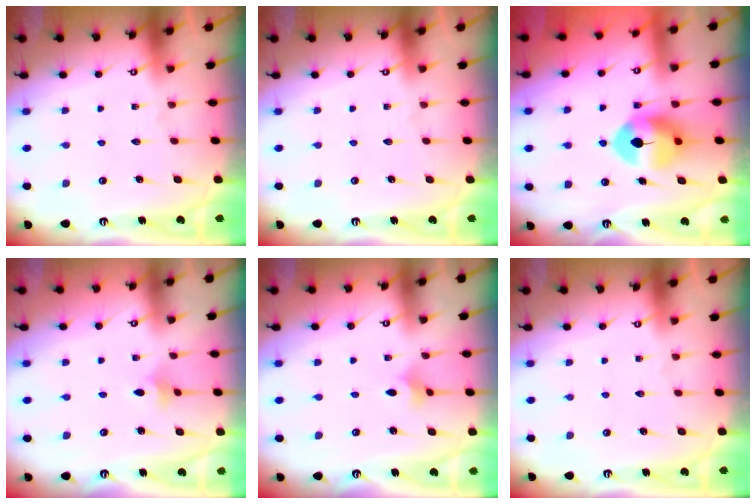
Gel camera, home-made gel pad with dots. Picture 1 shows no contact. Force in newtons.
{"total": 0.0}
{"total": 8.8, "press": 8.7, "slide": 1.0}
{"total": 2.3, "press": 2.2, "slide": 0.5}
{"total": 1.9, "press": 1.8, "slide": 0.5}
{"total": 0.0}